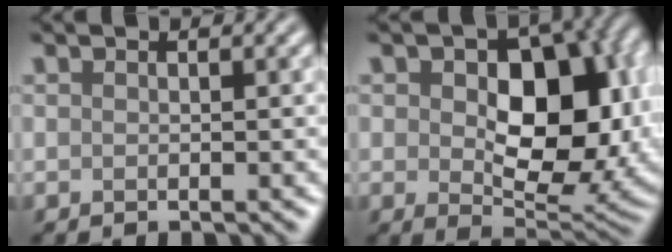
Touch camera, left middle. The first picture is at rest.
{"total": 11.3, "force": [0.9, 7.0, 8.9], "torque": [-0.122, -0.011, 0.024]}